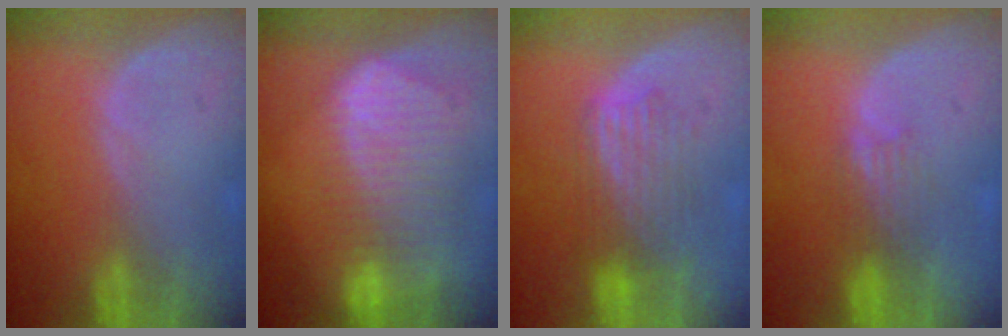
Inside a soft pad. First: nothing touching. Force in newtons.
{"total": 10.5, "press": 9.1, "slide": 5.2}
{"total": 5.9, "press": 5.9, "slide": 0.4}
{"total": 3.5, "press": 3.1, "slide": 1.6}